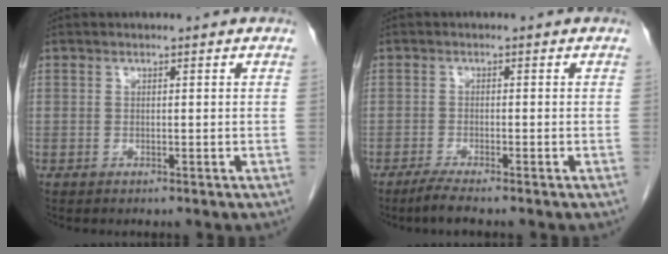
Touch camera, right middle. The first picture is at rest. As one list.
[{"total": 2.8, "force": [-2.3, -0.2, 1.6], "torque": [-0.038, -0.007, -0.045]}]